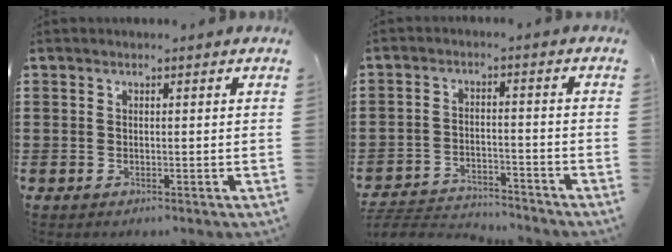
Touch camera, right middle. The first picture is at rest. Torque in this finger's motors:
{"motor_torque": [0.16, 0.13, 0.01, 0.00]}